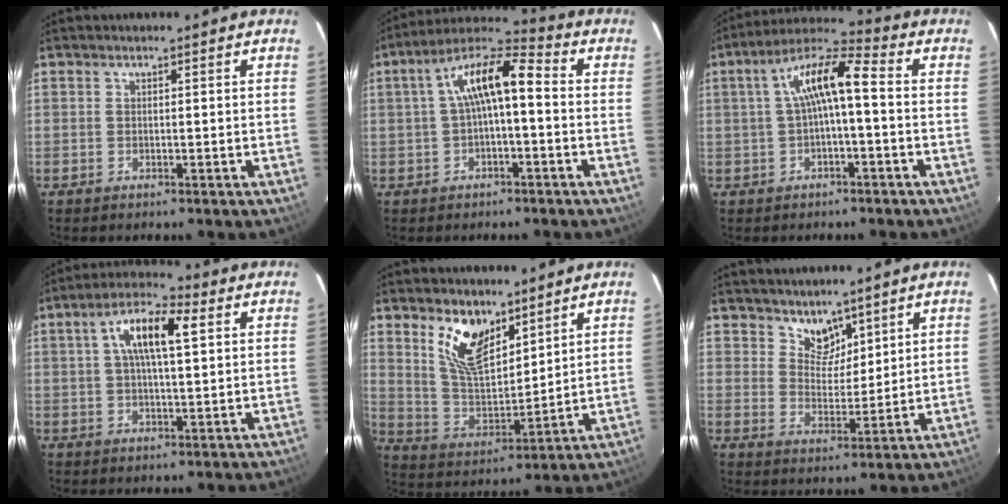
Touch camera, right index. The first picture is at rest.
{"total": 10.1, "force": [-0.1, 3.4, 9.6], "torque": [-0.181, 0.029, -0.004]}
{"total": 9.6, "force": [0.1, 2.3, 9.3], "torque": [-0.178, 0.027, 0.000]}
{"total": 9.8, "force": [3.0, 3.0, 8.9], "torque": [-0.158, 0.025, 0.048]}
{"total": 11.8, "force": [7.4, 5.6, 7.2], "torque": [-0.137, 0.000, 0.151]}
{"total": 5.4, "force": [4.3, 3.0, 1.3], "torque": [-0.011, -0.001, 0.079]}